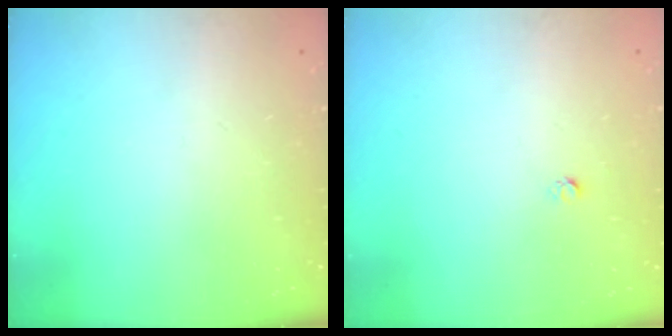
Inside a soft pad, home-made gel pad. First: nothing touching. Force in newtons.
{"total": 1.6, "press": 1.5, "slide": 0.1}